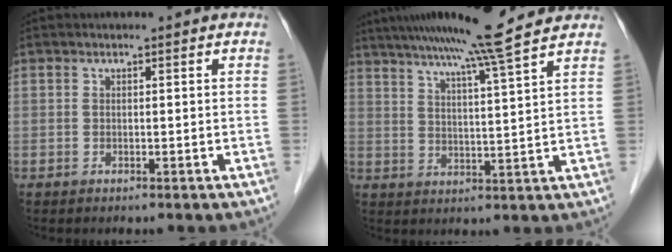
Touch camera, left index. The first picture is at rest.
{"total": 13.7, "force": [11.5, -1.7, 7.2], "torque": [-0.123, 0.006, 0.164]}